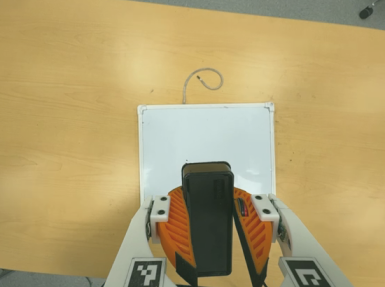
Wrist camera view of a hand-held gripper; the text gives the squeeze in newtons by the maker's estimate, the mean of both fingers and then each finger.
{"total": 11.3, "left": 10.9, "right": 11.8}